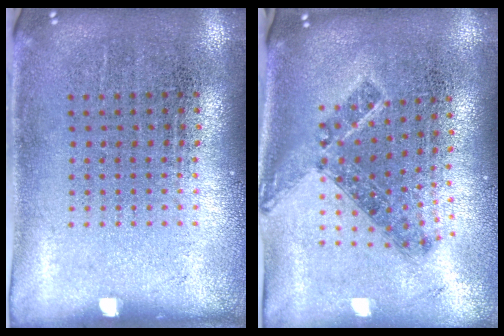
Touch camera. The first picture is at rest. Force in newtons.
{"total": 1.1, "press": 0.9, "slide": 0.7}